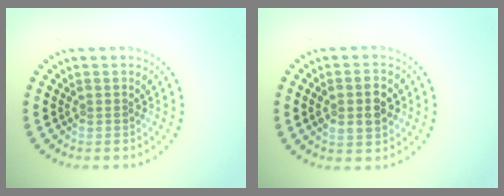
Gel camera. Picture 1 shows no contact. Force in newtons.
{"total": 4.0, "press": 4.0, "slide": 0.3}